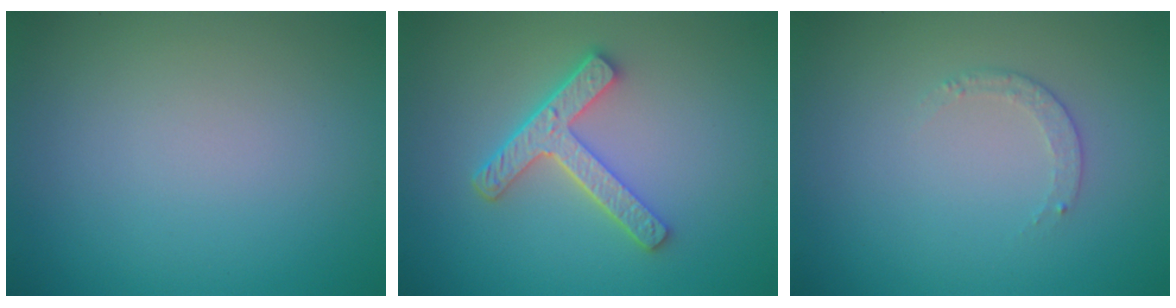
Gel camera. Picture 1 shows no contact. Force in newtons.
{"total": 4.3, "press": 3.3, "slide": 2.7}
{"total": 0.8, "press": 0.6, "slide": 0.6}